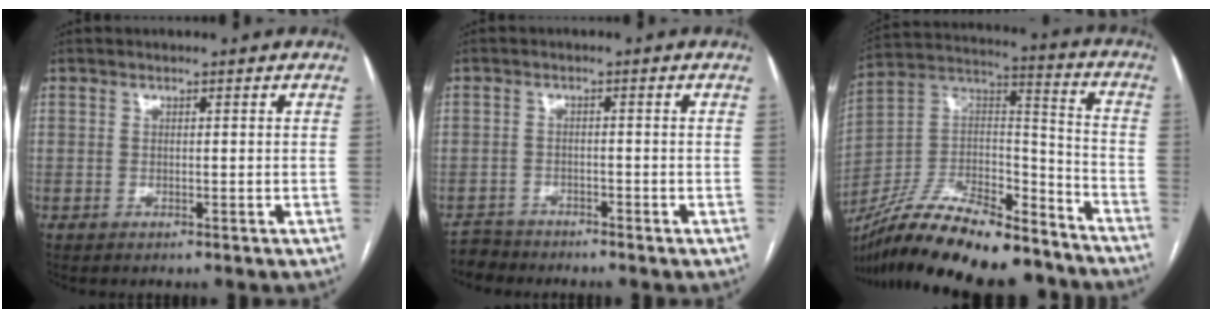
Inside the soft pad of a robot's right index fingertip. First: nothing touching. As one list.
[{"total": 2.8, "force": [-2.5, 0.8, -1.0], "torque": [0.018, -0.005, -0.048]}, {"total": 27.2, "force": [-23.0, 7.1, 12.6], "torque": [-0.228, 0.001, -0.376]}]